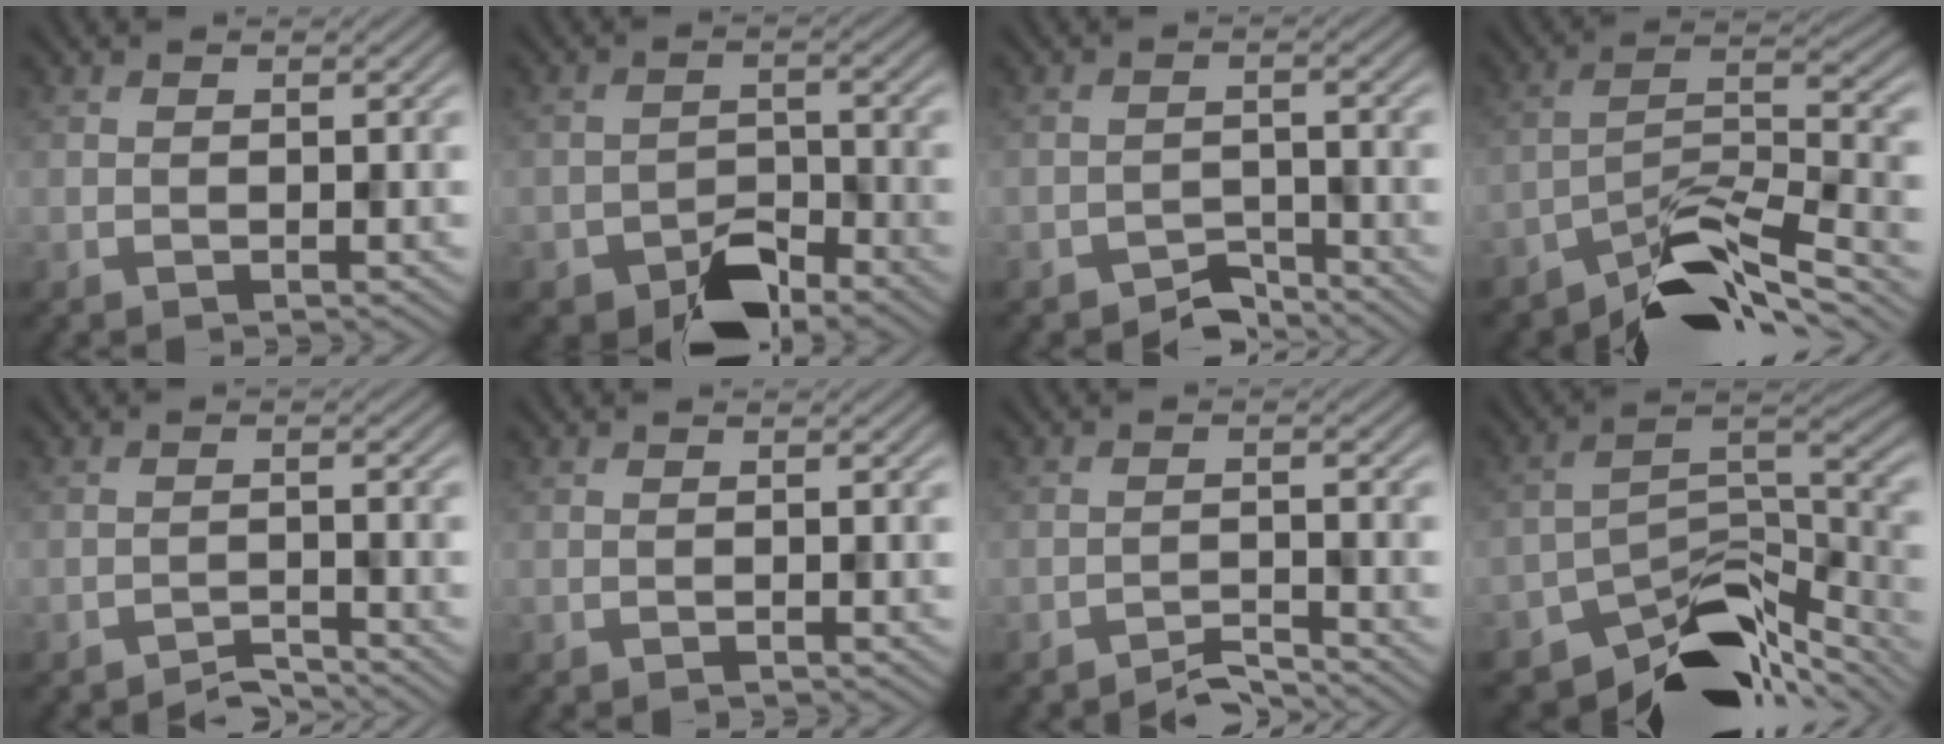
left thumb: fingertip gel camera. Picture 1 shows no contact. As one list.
[{"total": 5.7, "force": [-3.9, 2.9, 2.9], "torque": [-0.047, 0.000, -0.074]}, {"total": 3.0, "force": [-2.7, 1.0, 0.8], "torque": [-0.009, 0.005, -0.053]}, {"total": 9.8, "force": [-7.4, 2.9, 5.7], "torque": [-0.092, 0.004, -0.146]}, {"total": 2.2, "force": [-2.1, 0.1, 0.5], "torque": [-0.004, 0.005, -0.044]}, {"total": 0.0}, {"total": 2.6, "force": [-2.5, 0.2, 0.8], "torque": [-0.009, 0.006, -0.052]}, {"total": 12.8, "force": [-9.4, 5.9, 6.2], "torque": [-0.111, -0.013, -0.153]}]